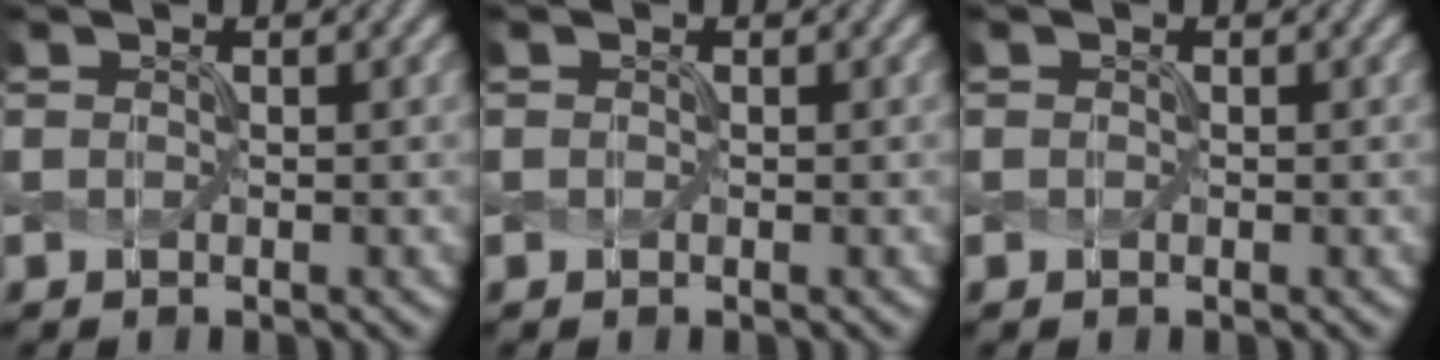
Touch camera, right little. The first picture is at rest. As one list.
[{"total": 0.0}, {"total": 0.0}]